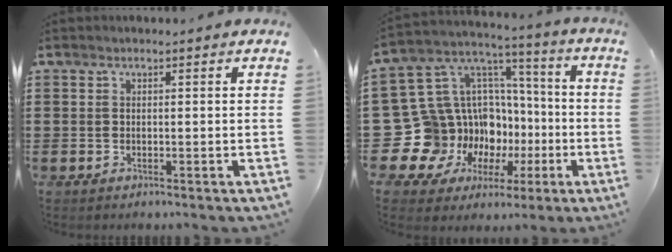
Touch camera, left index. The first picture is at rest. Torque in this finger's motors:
{"motor_torque": [1.48, 0.66, 0.74, 0.02]}